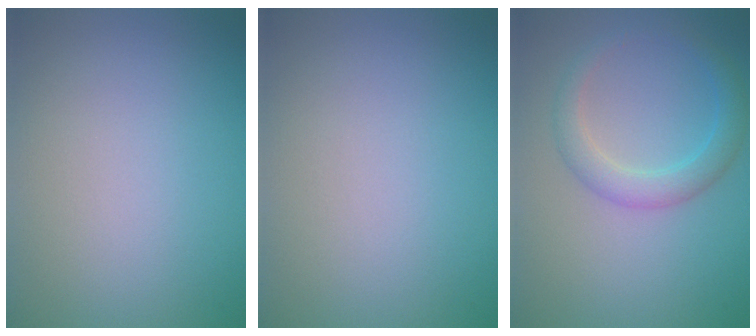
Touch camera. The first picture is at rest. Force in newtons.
{"total": 0.0}
{"total": 2.8, "press": 2.8, "slide": 0.0}